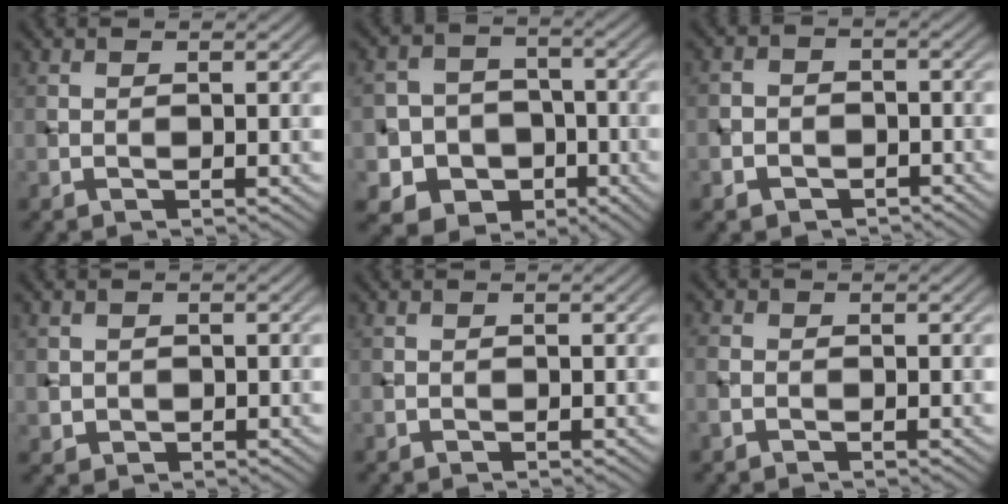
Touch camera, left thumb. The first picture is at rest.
{"total": 8.7, "force": [-3.2, 7.7, 2.6], "torque": [-0.071, -0.009, -0.087]}
{"total": 3.7, "force": [-2.1, 2.9, 1.0], "torque": [-0.012, 0.000, -0.047]}
{"total": 1.6, "force": [0.1, 1.6, 0.4], "torque": [-0.012, -0.009, 0.004]}
{"total": 0.0}
{"total": 1.2, "force": [-0.6, 0.8, 0.7], "torque": [-0.018, 0.001, -0.015]}